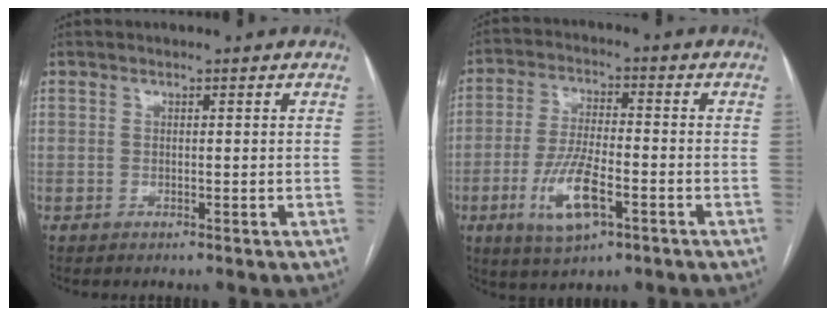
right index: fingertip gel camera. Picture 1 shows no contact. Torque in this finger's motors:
{"motor_torque": [0.73, -0.39, 0.18, 0.00]}